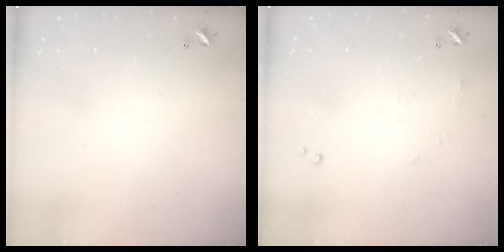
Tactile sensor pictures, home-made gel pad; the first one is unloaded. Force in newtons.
{"total": 5.4, "press": 5.3, "slide": 0.6}